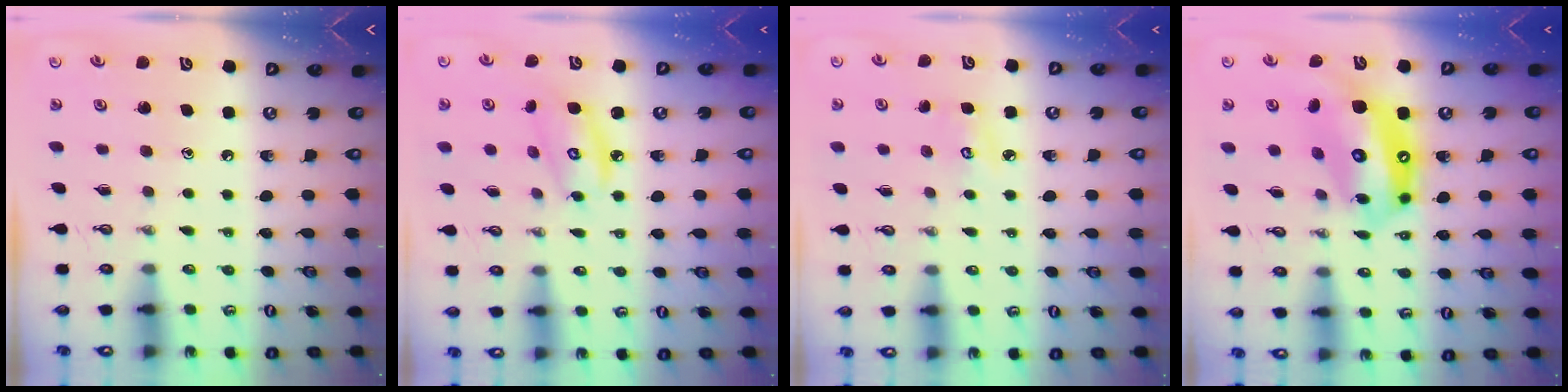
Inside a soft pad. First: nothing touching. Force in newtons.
{"total": 6.6, "press": 6.5, "slide": 0.4}
{"total": 4.4, "press": 4.4, "slide": 0.4}
{"total": 17.3, "press": 17.2, "slide": 2.0}